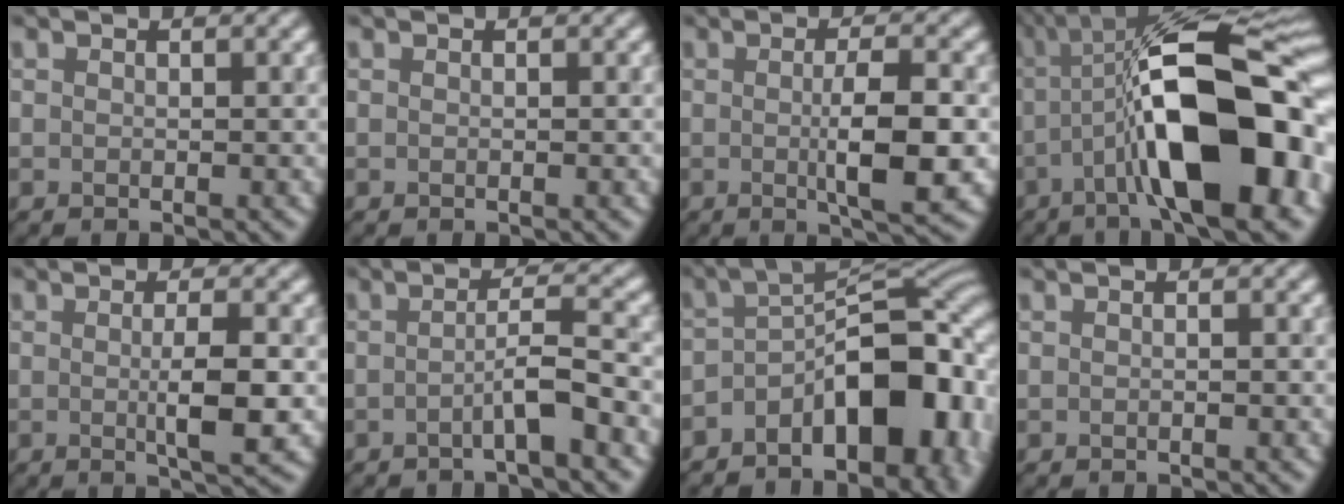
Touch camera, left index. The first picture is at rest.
{"total": 0.0}
{"total": 5.5, "force": [-0.4, 1.1, 5.3], "torque": [-0.085, -0.003, -0.006]}
{"total": 15.5, "force": [-3.0, 5.2, 14.3], "torque": [-0.206, 0.020, -0.057]}
{"total": 4.1, "force": [-0.3, 0.7, 4.0], "torque": [-0.062, -0.004, -0.003]}
{"total": 3.7, "force": [-1.3, 0.4, 3.5], "torque": [-0.051, 0.016, -0.034]}
{"total": 12.1, "force": [-5.0, 6.0, 9.3], "torque": [-0.111, 0.001, -0.085]}
{"total": 1.1, "force": [-0.1, 0.4, 1.0], "torque": [-0.005, -0.006, -0.007]}